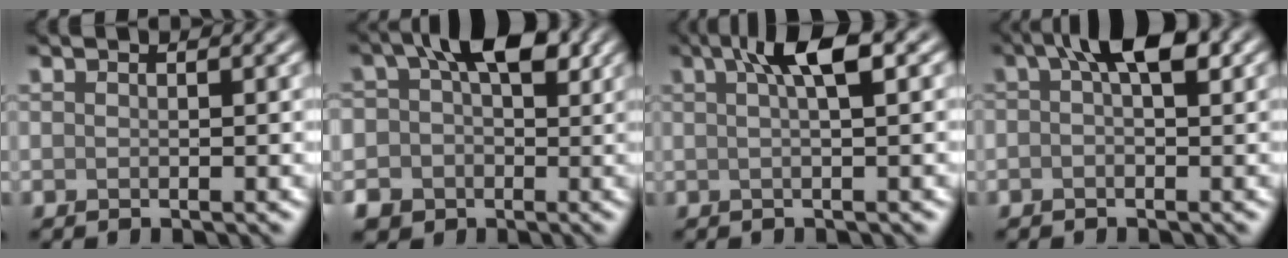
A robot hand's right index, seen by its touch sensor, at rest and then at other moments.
{"total": 8.6, "force": [0.1, 7.0, 5.0], "torque": [-0.058, 0.001, -0.011]}
{"total": 4.4, "force": [1.5, 0.8, 4.0], "torque": [-0.059, 0.013, 0.018]}
{"total": 4.2, "force": [1.1, 1.6, 3.7], "torque": [-0.048, 0.014, 0.005]}